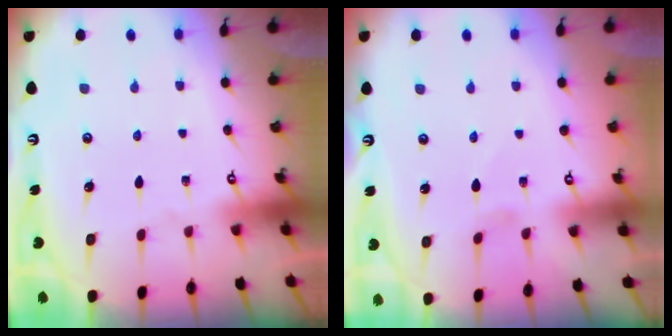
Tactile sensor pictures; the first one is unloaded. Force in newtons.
{"total": 0.9, "press": 0.9, "slide": 0.1}